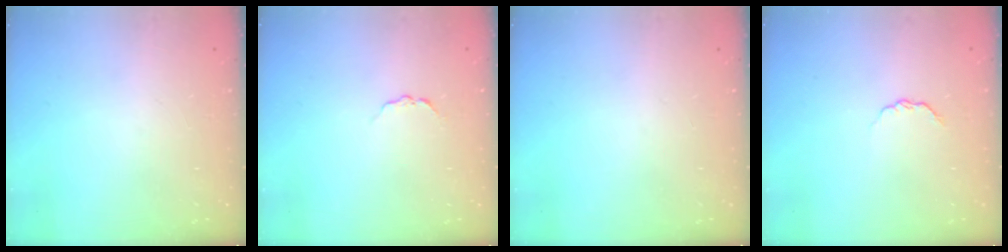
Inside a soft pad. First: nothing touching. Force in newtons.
{"total": 3.2, "press": 3.1, "slide": 0.4}
{"total": 0.0}
{"total": 3.2, "press": 3.2, "slide": 0.4}